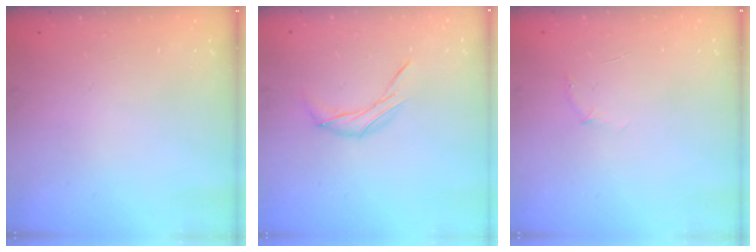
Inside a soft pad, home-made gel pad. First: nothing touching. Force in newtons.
{"total": 6.4, "press": 6.4, "slide": 0.3}
{"total": 4.0, "press": 3.8, "slide": 1.1}